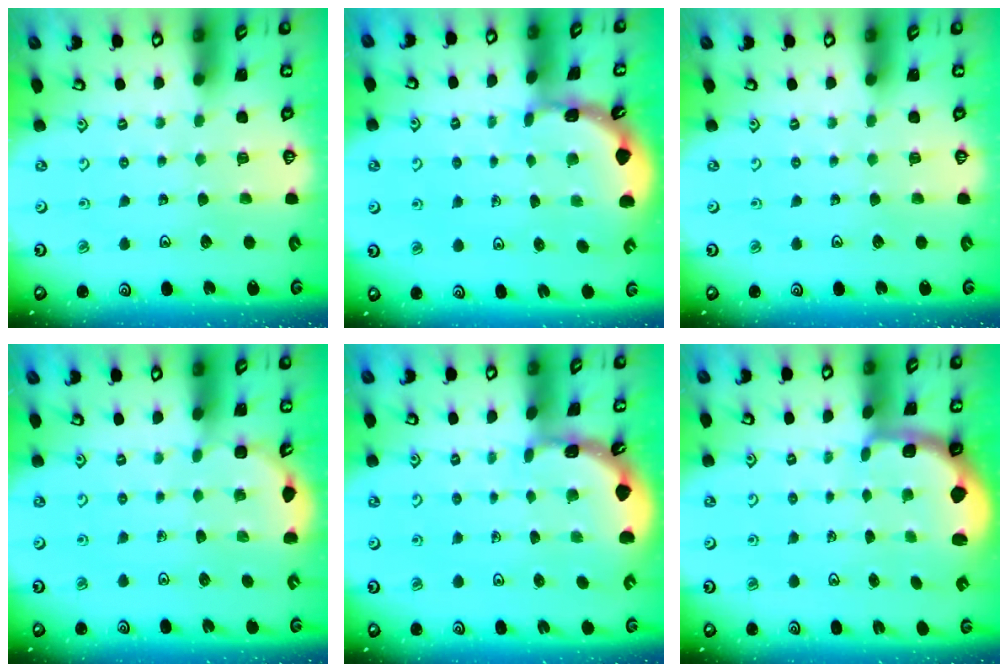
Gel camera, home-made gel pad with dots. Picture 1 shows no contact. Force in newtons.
{"total": 1.5, "press": 1.5, "slide": 0.1}
{"total": 0.0}
{"total": 3.0, "press": 2.8, "slide": 1.1}
{"total": 1.8, "press": 1.8, "slide": 0.1}
{"total": 1.6, "press": 1.2, "slide": 1.1}